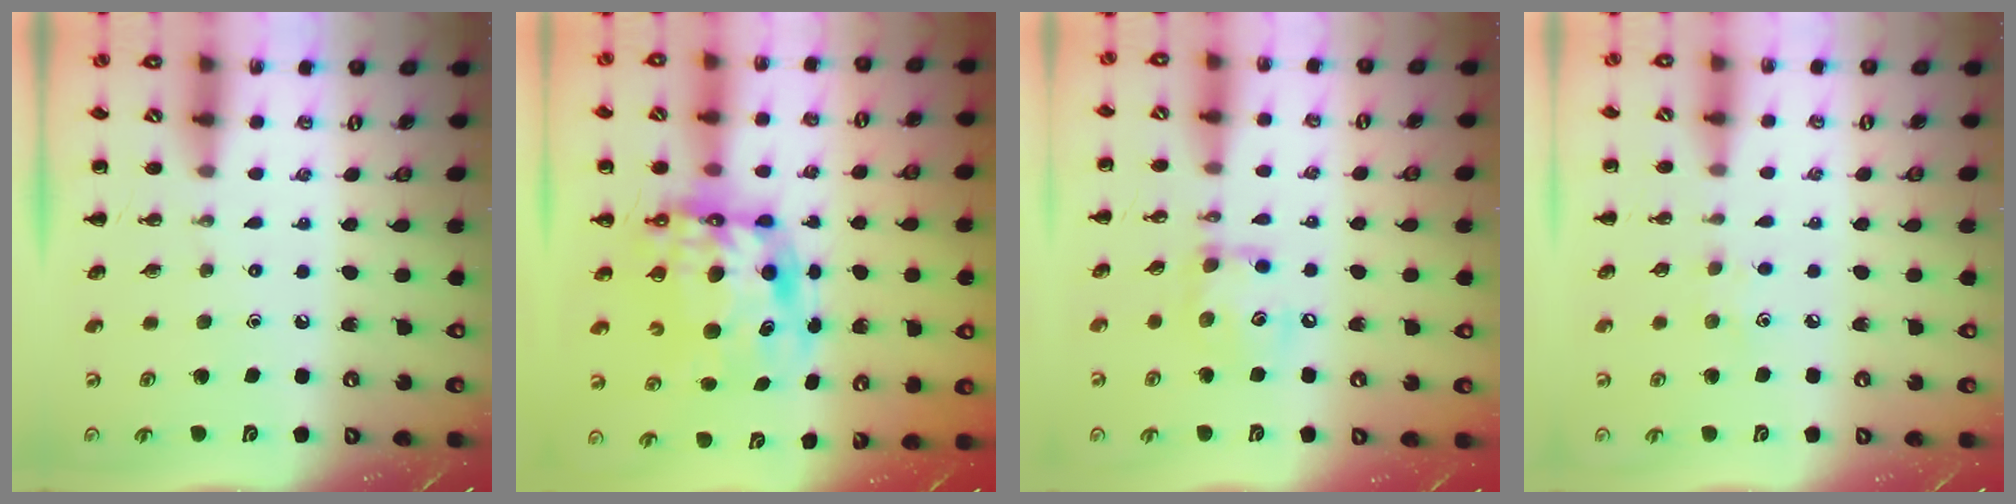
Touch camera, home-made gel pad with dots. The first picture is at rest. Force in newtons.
{"total": 12.6, "press": 12.2, "slide": 3.4}
{"total": 10.1, "press": 10.1, "slide": 0.6}
{"total": 4.5, "press": 4.3, "slide": 1.2}